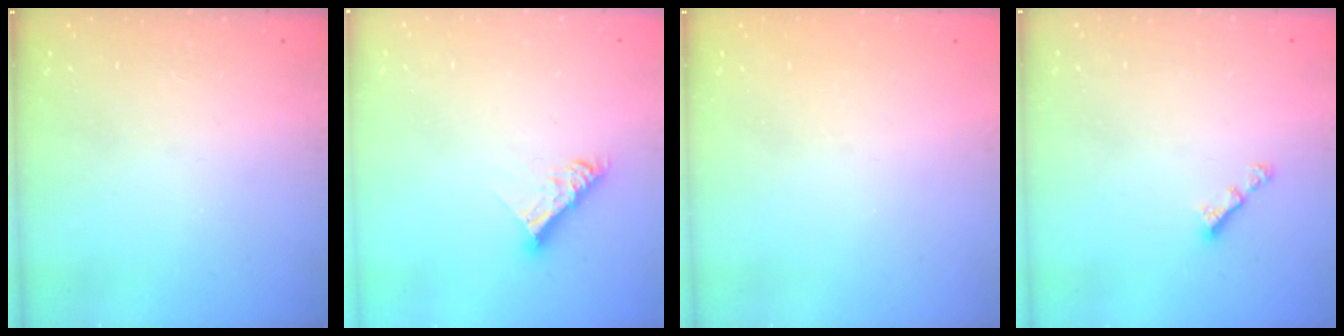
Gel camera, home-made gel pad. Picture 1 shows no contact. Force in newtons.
{"total": 8.9, "press": 8.9, "slide": 0.7}
{"total": 1.3, "press": 1.3, "slide": 0.2}
{"total": 3.3, "press": 3.3, "slide": 0.4}